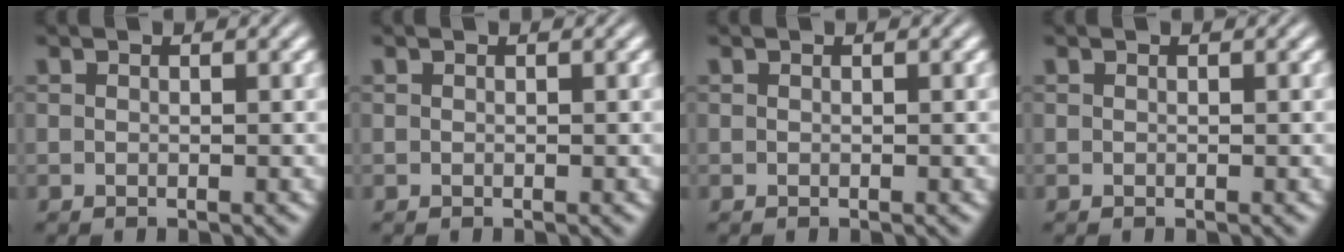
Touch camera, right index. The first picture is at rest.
{"total": 0.0}
{"total": 0.0}
{"total": 0.0}